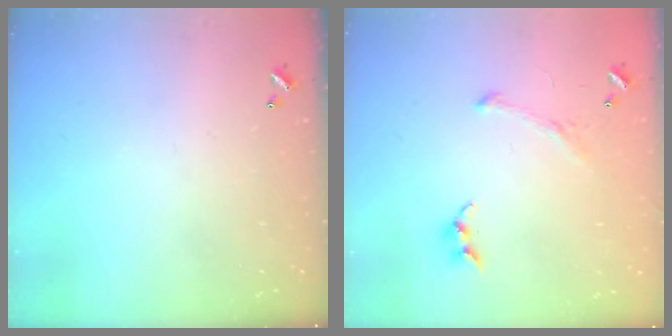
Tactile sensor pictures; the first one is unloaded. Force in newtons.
{"total": 2.8, "press": 2.7, "slide": 0.9}